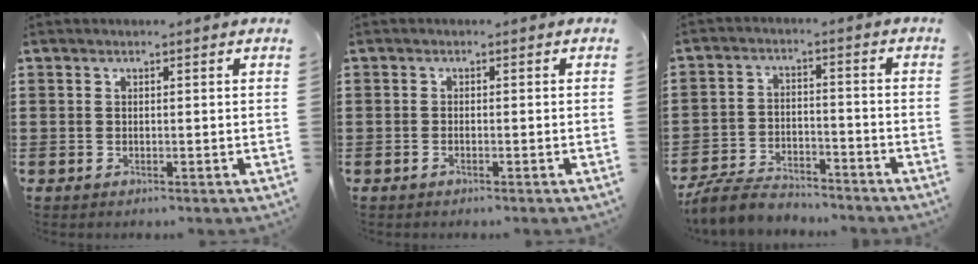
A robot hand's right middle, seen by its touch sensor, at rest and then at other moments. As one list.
[{"total": 0.7, "force": [-0.5, 0.0, 0.5], "torque": [-0.012, -0.005, -0.008]}, {"total": 6.0, "force": [-5.7, 1.4, 1.3], "torque": [-0.031, 0.008, -0.114]}]